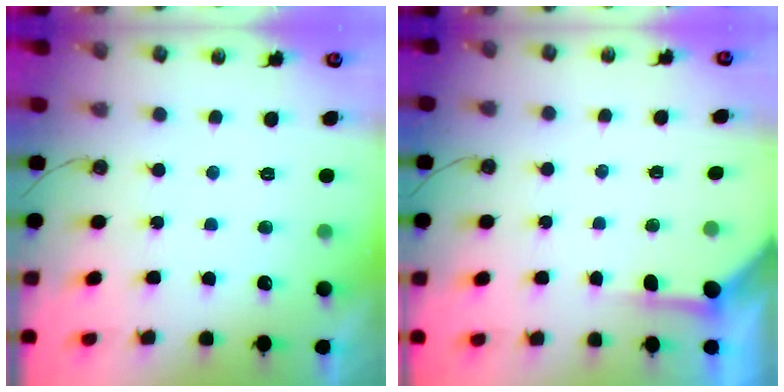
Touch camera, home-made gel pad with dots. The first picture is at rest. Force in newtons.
{"total": 3.9, "press": 3.9, "slide": 0.4}